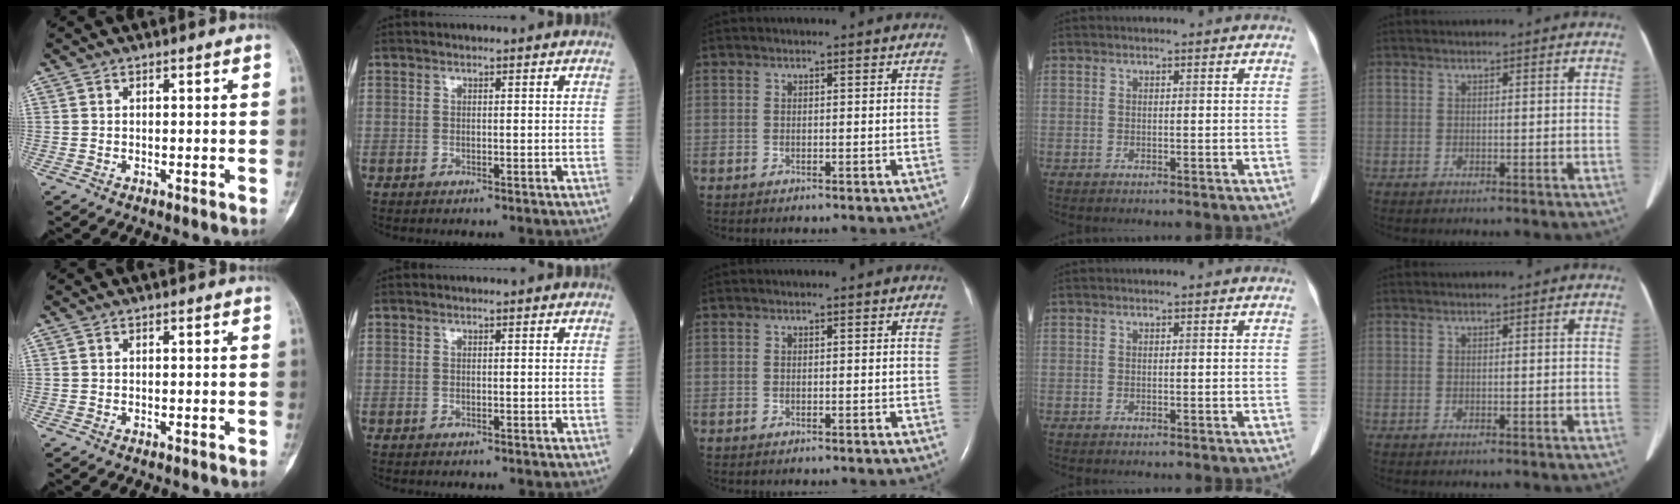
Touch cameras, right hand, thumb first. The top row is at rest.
{}